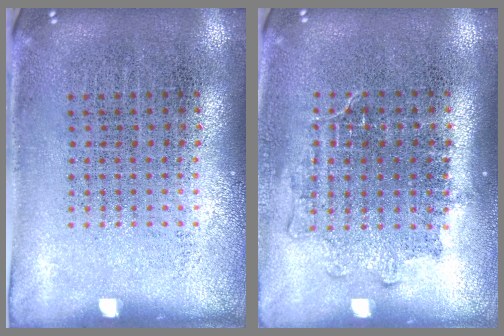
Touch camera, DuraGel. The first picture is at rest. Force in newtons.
{"total": 1.2, "press": 1.1, "slide": 0.6}